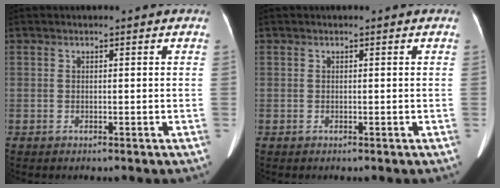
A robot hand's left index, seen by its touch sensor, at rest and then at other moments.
{"total": 0.0}